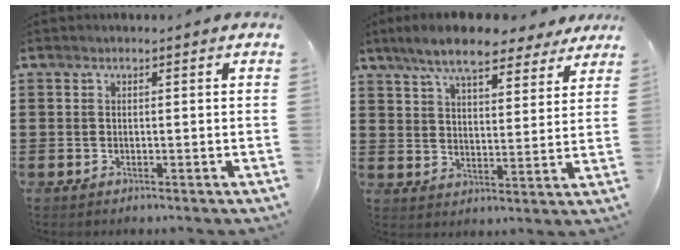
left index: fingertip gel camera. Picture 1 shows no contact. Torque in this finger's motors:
{"motor_torque": [2.14, 0.00, 0.75, 0.21]}